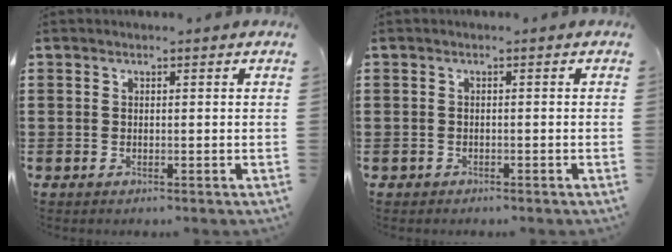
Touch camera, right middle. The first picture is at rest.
{"total": 0.6, "force": [-0.5, 0.3, -0.1], "torque": [0.000, 0.001, -0.012]}